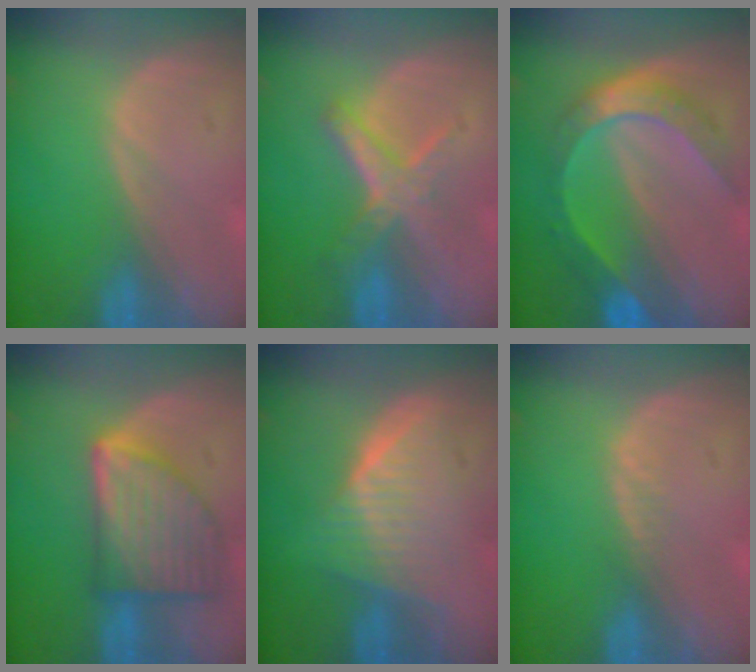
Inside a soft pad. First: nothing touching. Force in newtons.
{"total": 5.7, "press": 5.4, "slide": 1.7}
{"total": 8.3, "press": 8.2, "slide": 0.8}
{"total": 9.1, "press": 9.1, "slide": 0.4}
{"total": 6.2, "press": 6.1, "slide": 1.2}
{"total": 0.9, "press": 0.9, "slide": 0.2}